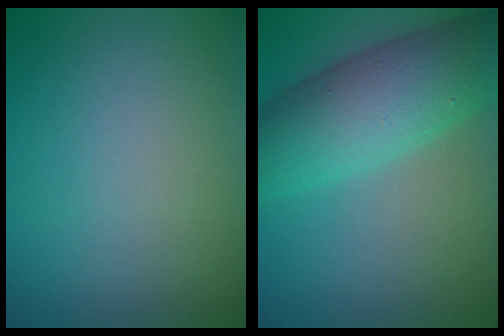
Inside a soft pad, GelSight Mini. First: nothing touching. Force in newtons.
{"total": 8.6, "press": 8.6, "slide": 0.3}